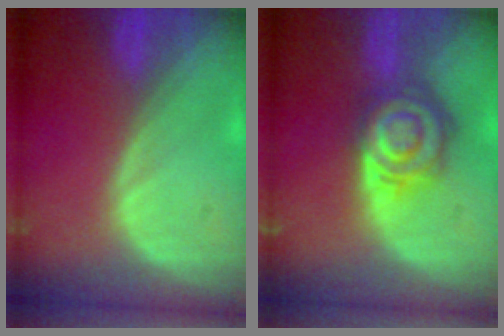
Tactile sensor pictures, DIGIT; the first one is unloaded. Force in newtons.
{"total": 7.9, "press": 6.9, "slide": 3.7}